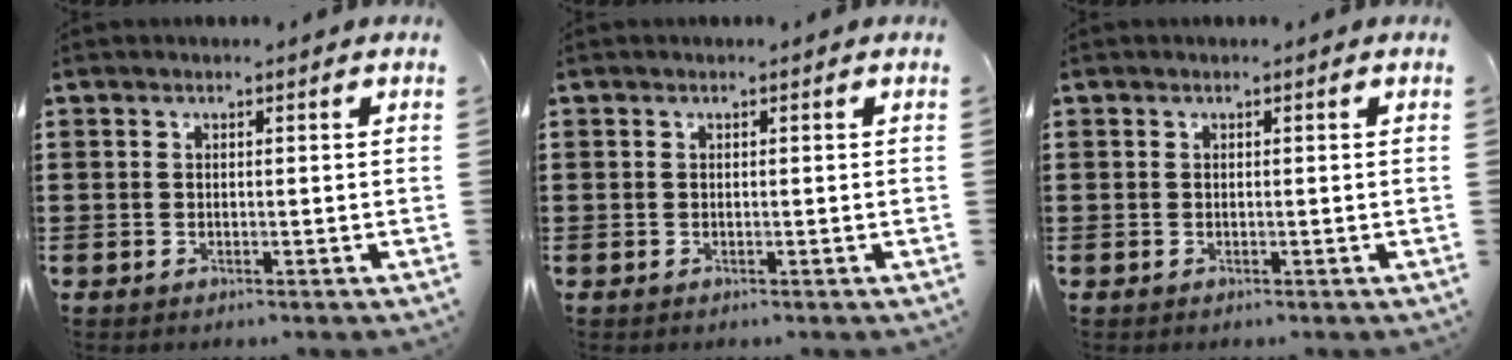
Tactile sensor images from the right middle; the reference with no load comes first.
{"total": 0.0}
{"total": 0.0}